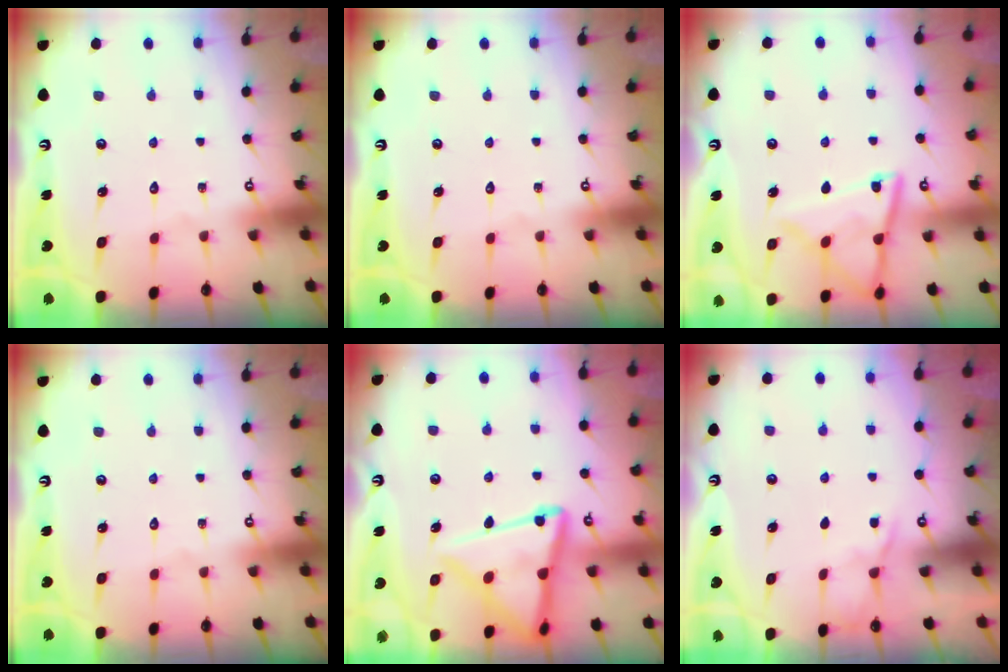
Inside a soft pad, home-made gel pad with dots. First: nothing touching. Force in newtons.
{"total": 0.0}
{"total": 12.9, "press": 12.8, "slide": 1.4}
{"total": 0.0}
{"total": 16.5, "press": 16.5, "slide": 1.5}
{"total": 3.3, "press": 3.3, "slide": 0.5}